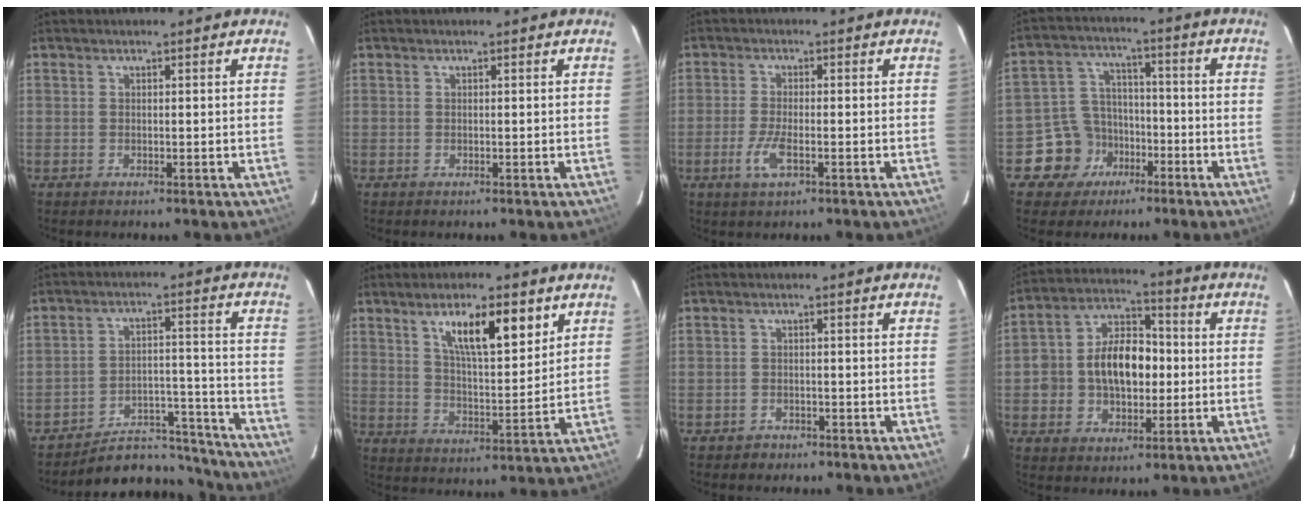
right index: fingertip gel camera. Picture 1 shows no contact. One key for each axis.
{"total": 0.0}
{"total": 4.7, "fx": -2.0, "fy": 1.2, "fz": 4.0, "tx": -0.091, "ty": -0.007, "tz": -0.040}
{"total": 9.0, "fx": -4.9, "fy": 7.4, "fz": 1.4, "tx": -0.050, "ty": 0.032, "tz": -0.074}
{"total": 14.9, "fx": -14.0, "fy": 4.9, "fz": 1.8, "tx": -0.030, "ty": 0.053, "tz": -0.189}
{"total": 12.1, "fx": 6.5, "fy": 3.4, "fz": 9.6, "tx": -0.154, "ty": 0.008, "tz": 0.114}
{"total": 2.2, "fx": -1.5, "fy": 1.6, "fz": 0.1, "tx": -0.007, "ty": 0.006, "tz": -0.021}
{"total": 12.5, "fx": -0.8, "fy": 8.7, "fz": 9.0, "tx": -0.175, "ty": 0.031, "tz": -0.010}